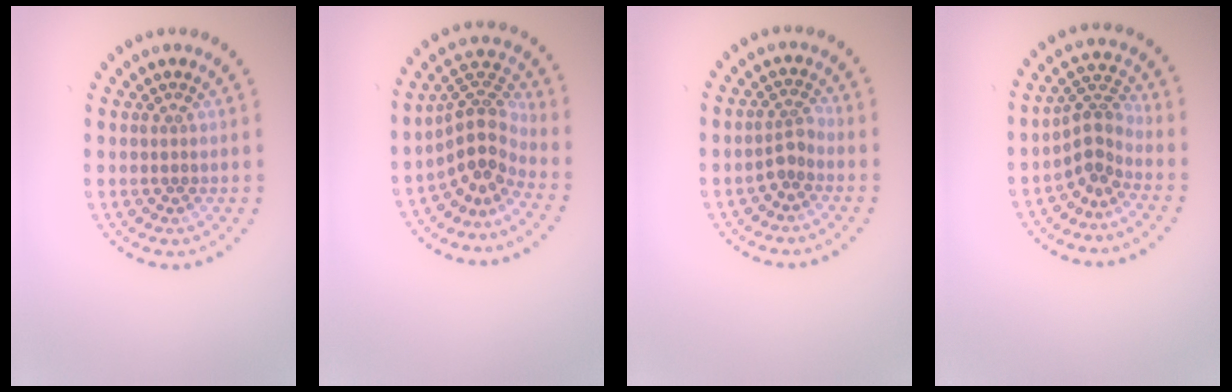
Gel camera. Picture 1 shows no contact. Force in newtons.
{"total": 4.1, "press": 2.8, "slide": 3.0}
{"total": 1.8, "press": 1.3, "slide": 1.2}
{"total": 2.9, "press": 2.0, "slide": 2.1}